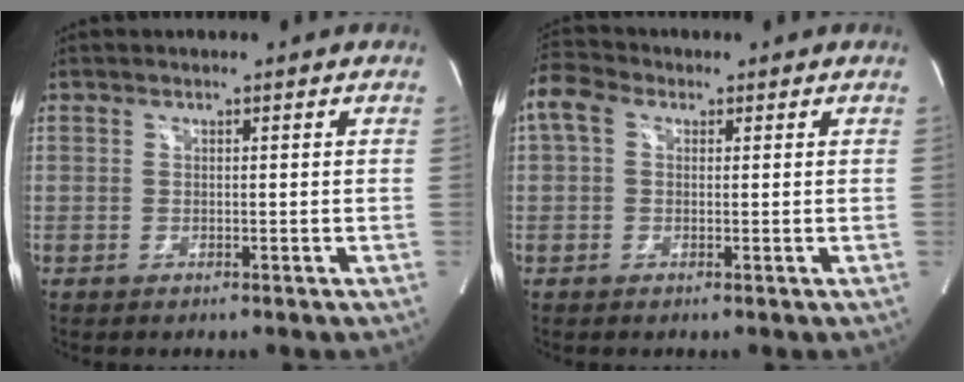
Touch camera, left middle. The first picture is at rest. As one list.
[{"total": 5.8, "force": [1.9, 4.2, 3.6], "torque": [-0.095, 0.033, 0.034]}]